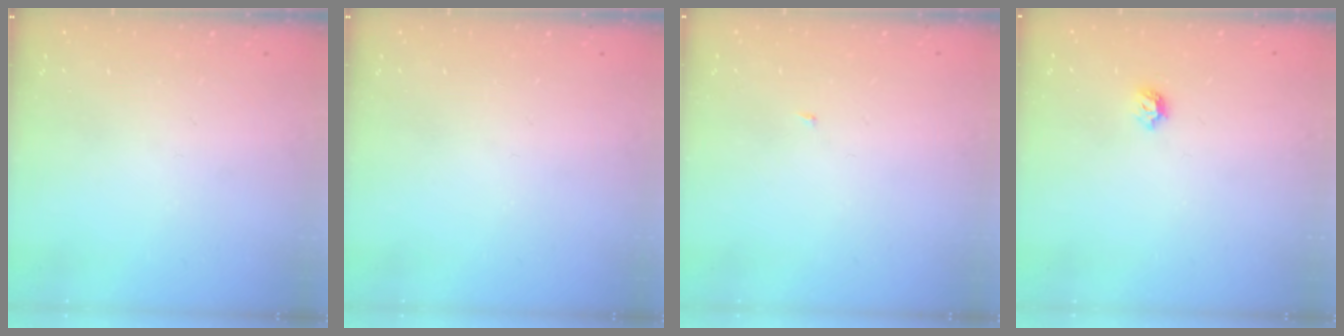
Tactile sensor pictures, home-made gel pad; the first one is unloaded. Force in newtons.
{"total": 0.0}
{"total": 1.8, "press": 1.8, "slide": 0.2}
{"total": 5.9, "press": 5.8, "slide": 0.9}